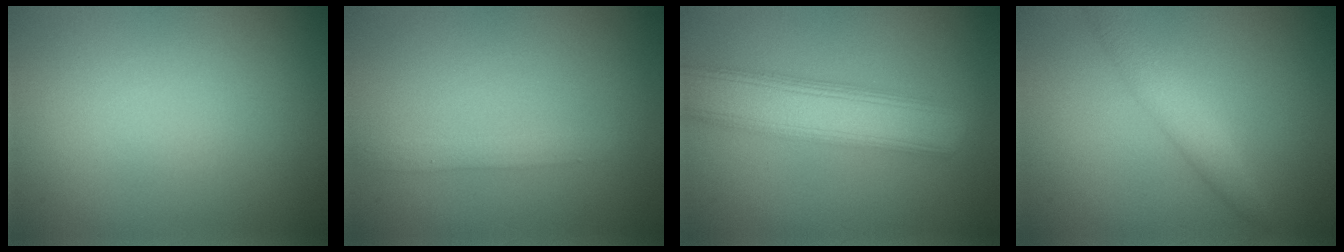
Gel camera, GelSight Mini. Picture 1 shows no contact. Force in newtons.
{"total": 1.4, "press": 1.4, "slide": 0.1}
{"total": 7.5, "press": 7.5, "slide": 0.2}
{"total": 2.9, "press": 2.8, "slide": 0.1}